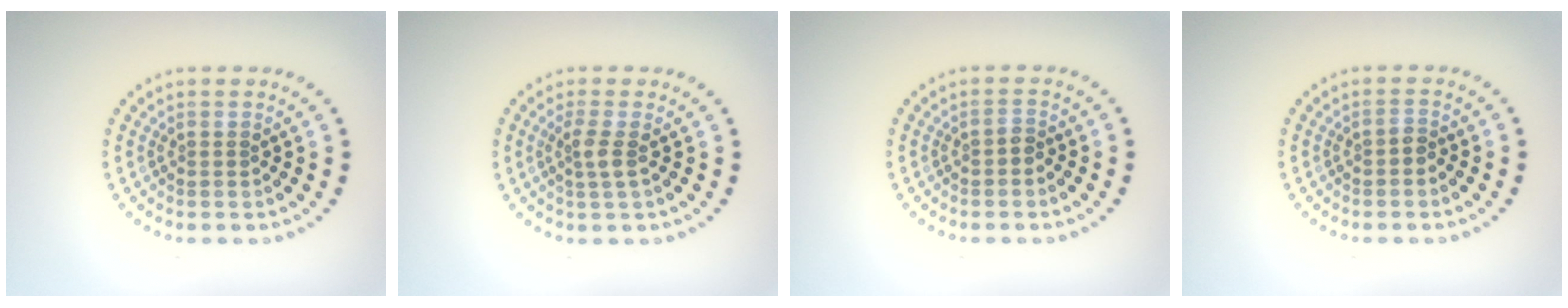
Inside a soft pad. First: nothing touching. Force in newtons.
{"total": 1.7, "press": 1.4, "slide": 1.0}
{"total": 0.9, "press": 0.8, "slide": 0.4}
{"total": 0.9, "press": 0.8, "slide": 0.4}